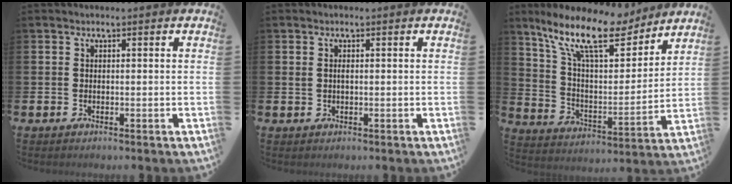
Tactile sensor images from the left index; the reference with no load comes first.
{"total": 0.7, "force": [0.1, 0.3, 0.6], "torque": [-0.012, 0.003, 0.001]}
{"total": 13.8, "force": [10.4, 4.8, 7.8], "torque": [-0.179, -0.053, 0.179]}